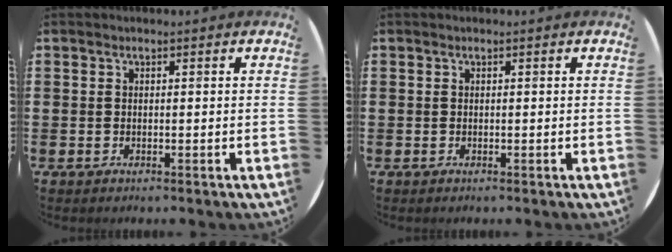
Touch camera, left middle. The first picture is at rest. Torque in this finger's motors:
{"motor_torque": [-0.01, 0.00, 0.00, 0.00]}